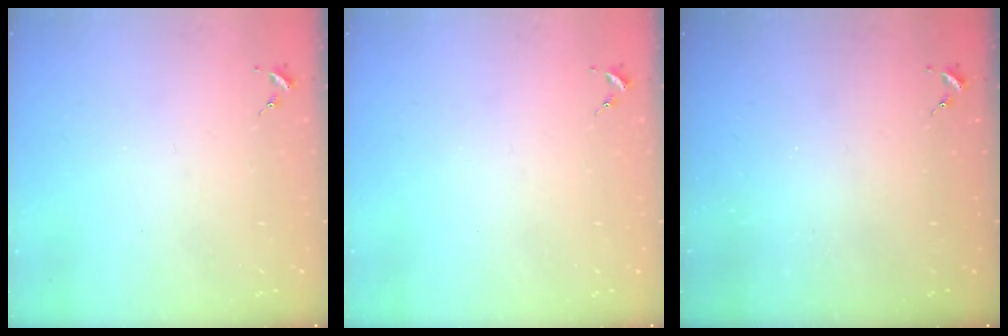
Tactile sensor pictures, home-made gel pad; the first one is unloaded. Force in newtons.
{"total": 0.0}
{"total": 0.0}